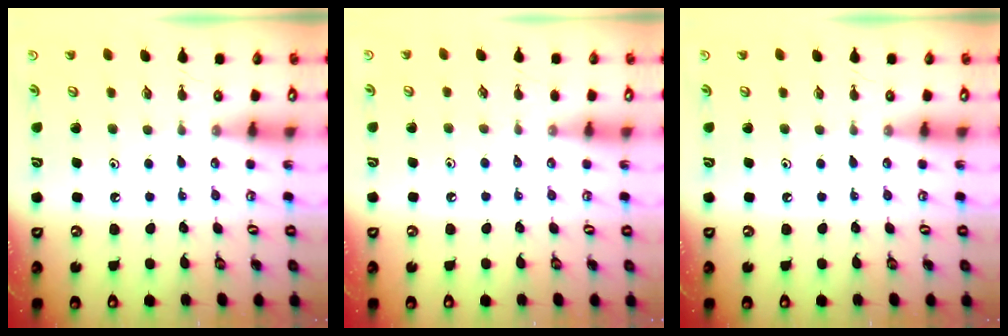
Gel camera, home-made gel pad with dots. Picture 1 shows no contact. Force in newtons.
{"total": 2.1, "press": 2.1, "slide": 0.4}
{"total": 0.0}